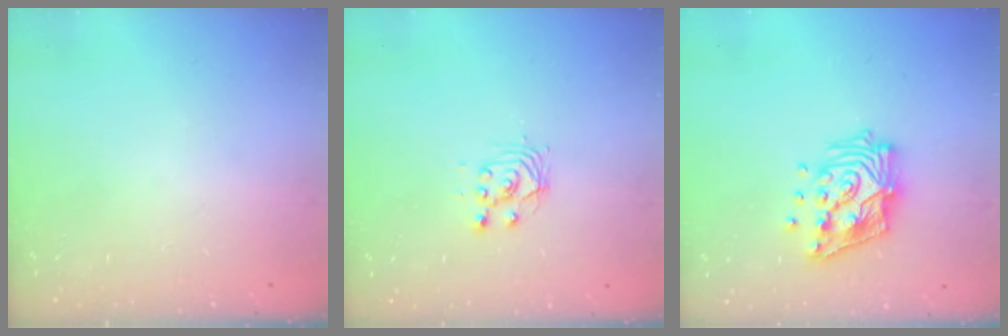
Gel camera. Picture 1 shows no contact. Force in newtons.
{"total": 3.1, "press": 3.0, "slide": 0.3}
{"total": 14.7, "press": 14.6, "slide": 1.9}